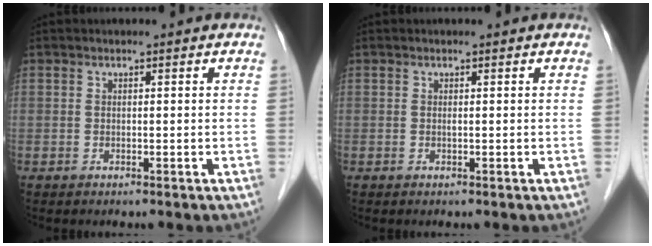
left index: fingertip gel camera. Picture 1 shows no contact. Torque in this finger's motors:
{"motor_torque": [-0.14, 0.18, -0.01, -0.01]}